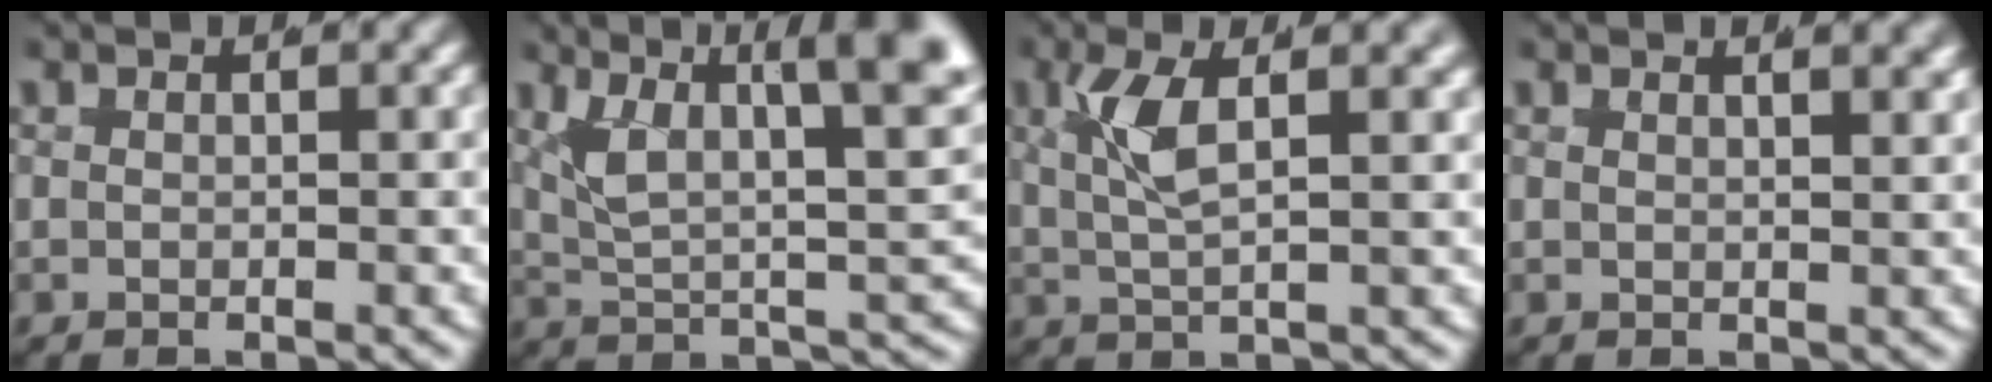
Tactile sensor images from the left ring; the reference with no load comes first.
{"total": 12.2, "force": [2.8, 7.0, 9.5], "torque": [-0.139, -0.007, 0.032]}
{"total": 3.8, "force": [0.8, 1.0, 3.5], "torque": [-0.083, -0.003, 0.016]}
{"total": 2.7, "force": [1.9, 0.9, 1.7], "torque": [-0.014, 0.009, 0.021]}